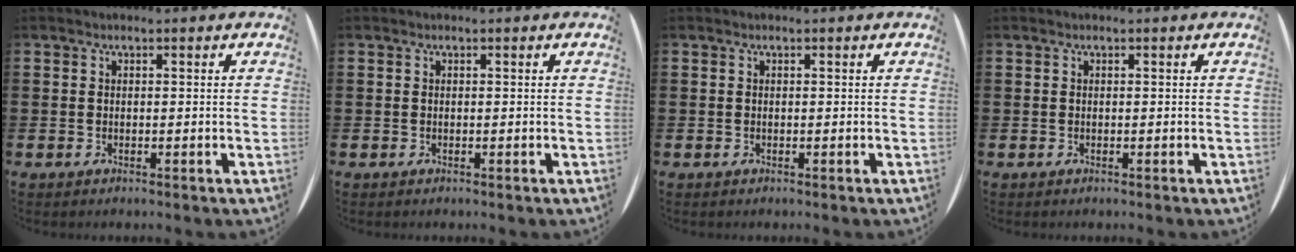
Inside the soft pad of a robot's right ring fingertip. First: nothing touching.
{"total": 0.0}
{"total": 0.0}
{"total": 0.0}